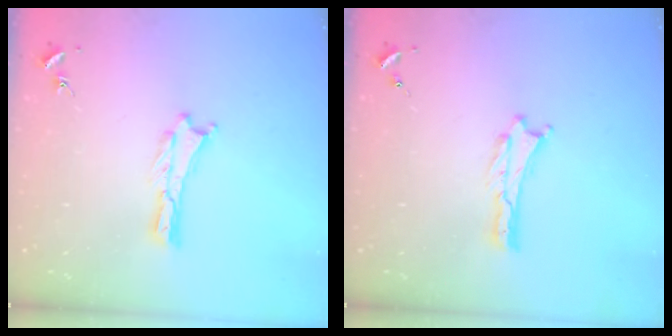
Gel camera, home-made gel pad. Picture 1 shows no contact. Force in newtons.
{"total": 0.0}